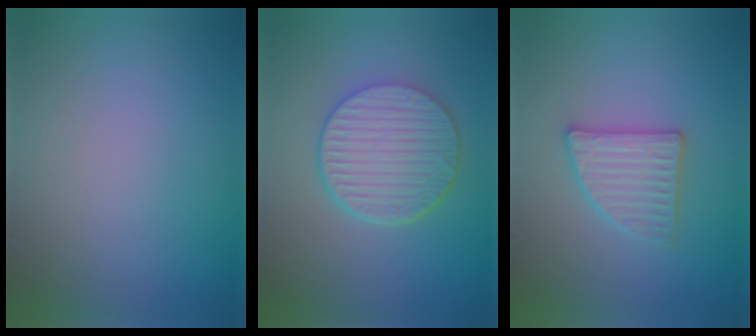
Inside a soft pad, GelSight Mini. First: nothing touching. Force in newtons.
{"total": 6.3, "press": 4.6, "slide": 4.3}
{"total": 2.8, "press": 2.8, "slide": 0.4}